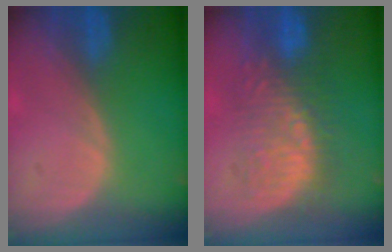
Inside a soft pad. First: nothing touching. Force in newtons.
{"total": 8.7, "press": 8.6, "slide": 0.9}